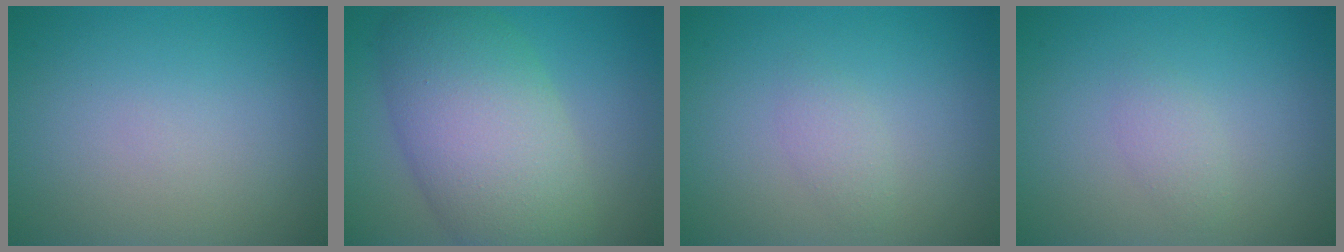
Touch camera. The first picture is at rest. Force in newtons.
{"total": 9.6, "press": 9.6, "slide": 0.7}
{"total": 1.2, "press": 1.2, "slide": 0.1}
{"total": 1.2, "press": 1.2, "slide": 0.1}